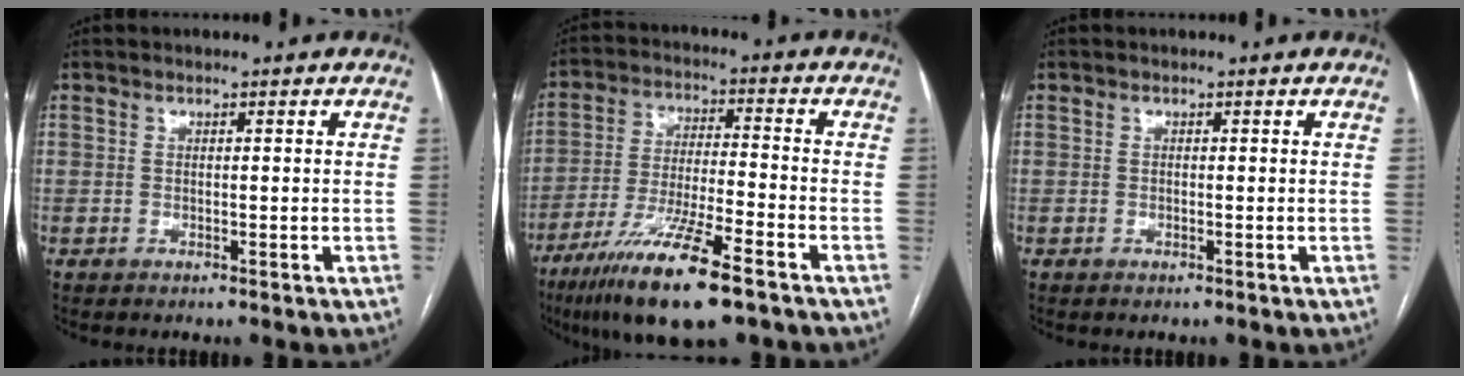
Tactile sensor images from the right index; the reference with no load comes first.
{"total": 15.1, "force": [-9.4, 1.4, 11.7], "torque": [-0.229, -0.039, -0.168]}
{"total": 0.0}